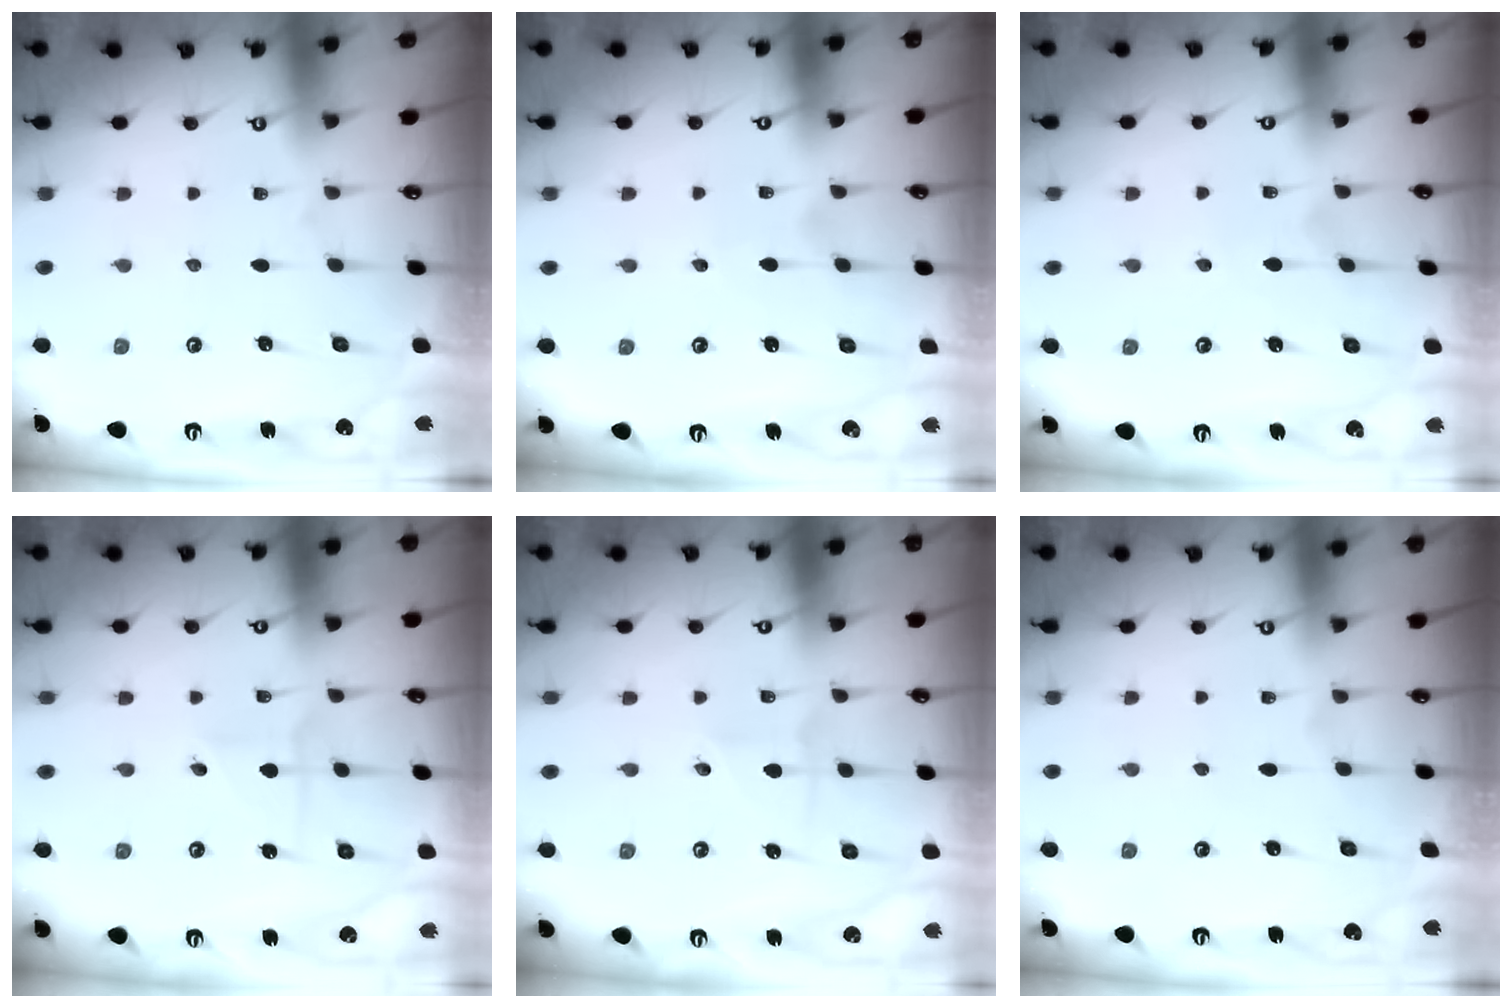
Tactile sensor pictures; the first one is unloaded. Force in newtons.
{"total": 2.0, "press": 2.0, "slide": 0.2}
{"total": 3.1, "press": 3.1, "slide": 0.4}
{"total": 2.9, "press": 2.9, "slide": 0.2}
{"total": 2.4, "press": 2.2, "slide": 1.0}
{"total": 0.0}